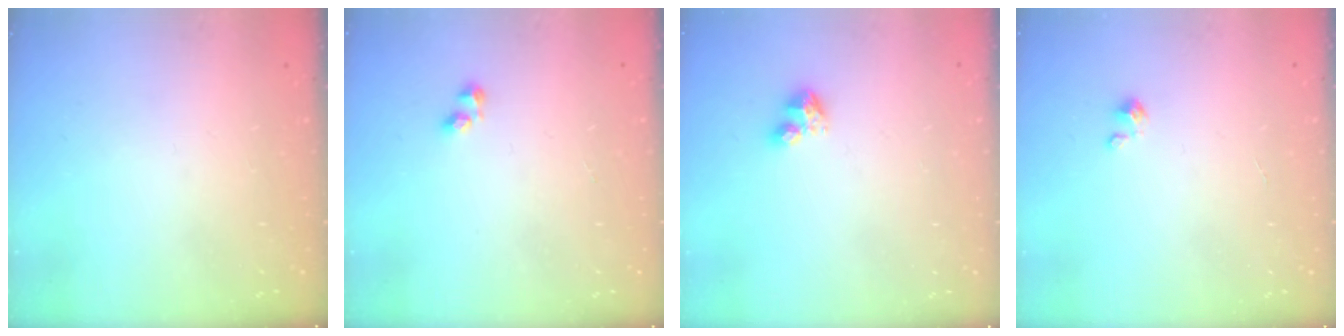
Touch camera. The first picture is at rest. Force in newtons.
{"total": 2.4, "press": 2.1, "slide": 1.1}
{"total": 3.6, "press": 3.6, "slide": 0.2}
{"total": 1.3, "press": 1.3, "slide": 0.1}